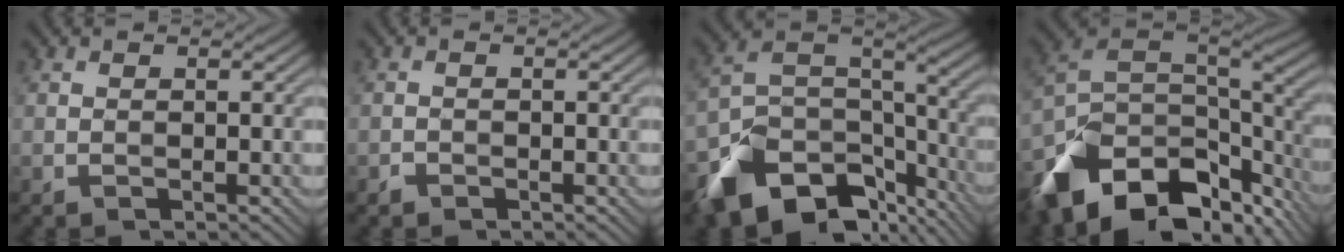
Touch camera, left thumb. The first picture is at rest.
{"total": 0.6, "force": [-0.5, 0.3, -0.2], "torque": [0.004, -0.002, -0.009]}
{"total": 14.9, "force": [-9.2, 8.9, 7.5], "torque": [-0.175, -0.026, -0.141]}
{"total": 17.1, "force": [-9.8, 9.7, 10.1], "torque": [-0.243, -0.060, -0.131]}